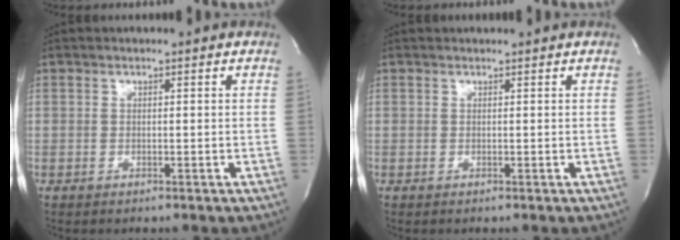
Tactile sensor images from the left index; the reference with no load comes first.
{"total": 1.1, "force": [1.1, 0.0, 0.2], "torque": [-0.006, 0.014, 0.018]}